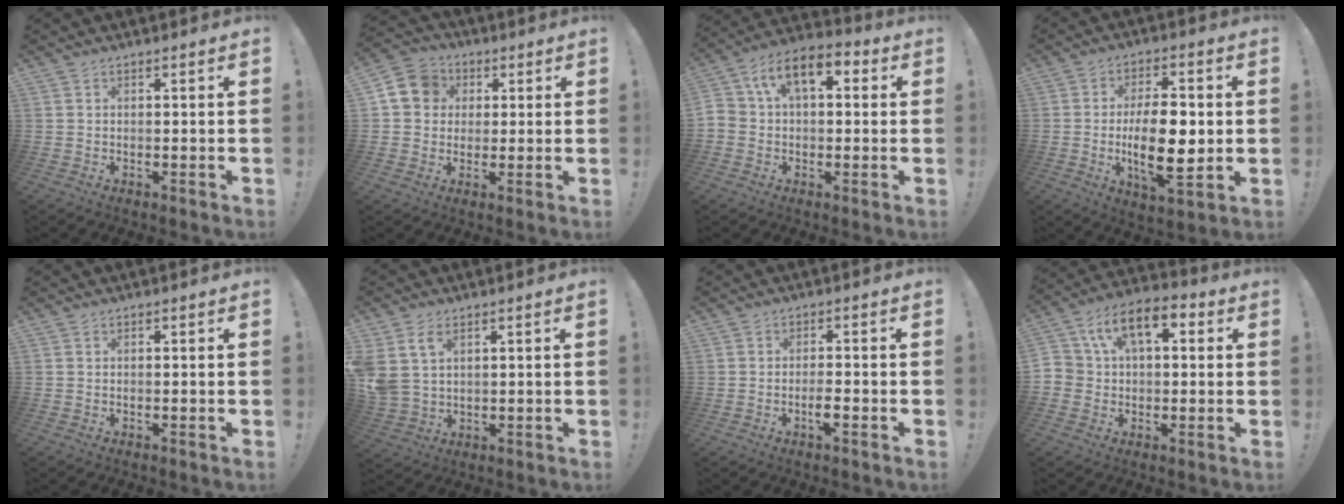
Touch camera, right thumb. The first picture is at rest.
{"total": 10.3, "force": [2.1, 9.2, 4.0], "torque": [-0.058, 0.005, 0.043]}
{"total": 10.0, "force": [2.7, 6.2, 7.3], "torque": [-0.118, 0.003, 0.053]}
{"total": 15.9, "force": [-1.2, 7.1, 14.2], "torque": [-0.237, -0.009, -0.028]}
{"total": 0.0}
{"total": 7.6, "force": [3.7, 5.0, 4.4], "torque": [-0.090, -0.014, 0.074]}
{"total": 3.1, "force": [-1.9, 1.7, 1.8], "torque": [-0.024, 0.007, -0.032]}
{"total": 11.3, "force": [3.8, 7.3, 7.8], "torque": [-0.140, -0.003, 0.070]}